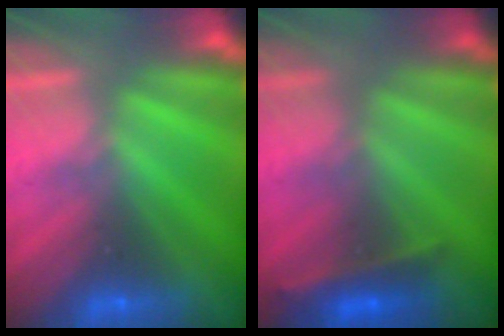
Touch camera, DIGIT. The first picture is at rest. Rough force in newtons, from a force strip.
{"total": 2.4}